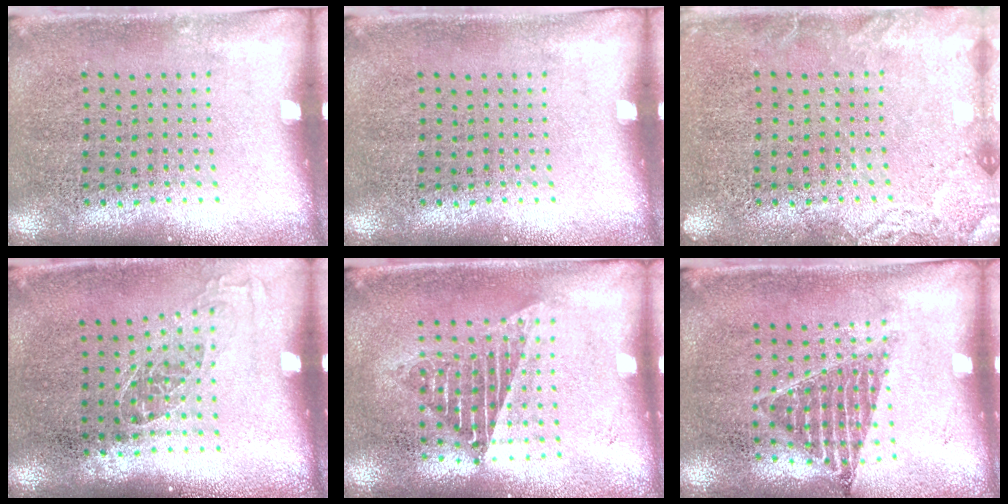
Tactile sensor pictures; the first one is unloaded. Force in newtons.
{"total": 0.0}
{"total": 2.6, "press": 2.6, "slide": 0.4}
{"total": 1.0, "press": 0.9, "slide": 0.5}
{"total": 1.5, "press": 1.3, "slide": 0.7}
{"total": 0.9, "press": 0.8, "slide": 0.3}